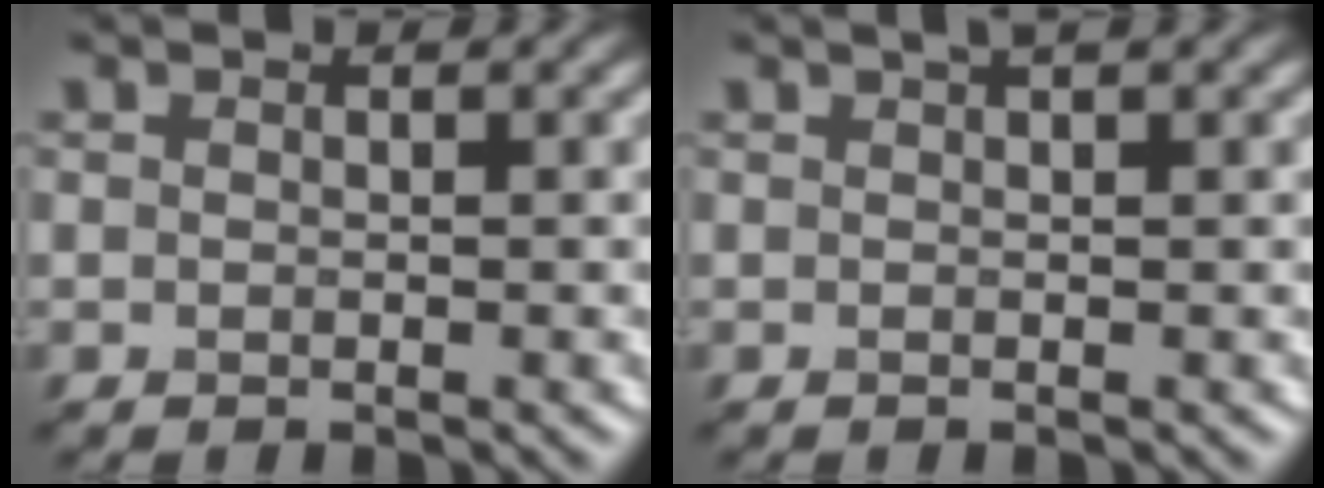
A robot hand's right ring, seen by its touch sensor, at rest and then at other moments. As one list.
[{"total": 1.8, "force": [0.8, 0.4, 1.5], "torque": [-0.019, -0.001, 0.008]}]